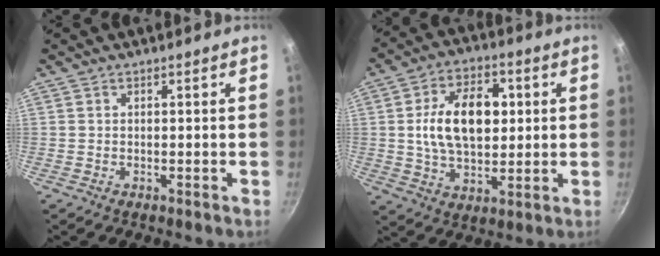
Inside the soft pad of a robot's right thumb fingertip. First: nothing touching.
{"total": 15.3, "force": [2.1, 9.7, 11.7], "torque": [-0.165, 0.004, 0.032]}